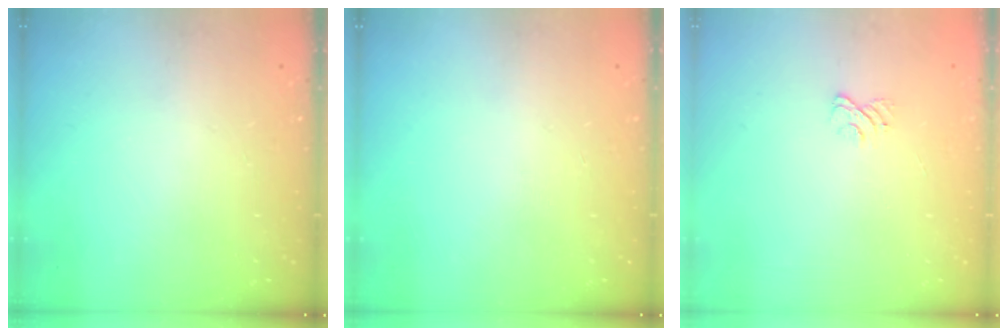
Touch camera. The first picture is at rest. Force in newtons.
{"total": 0.0}
{"total": 3.5, "press": 3.3, "slide": 1.2}